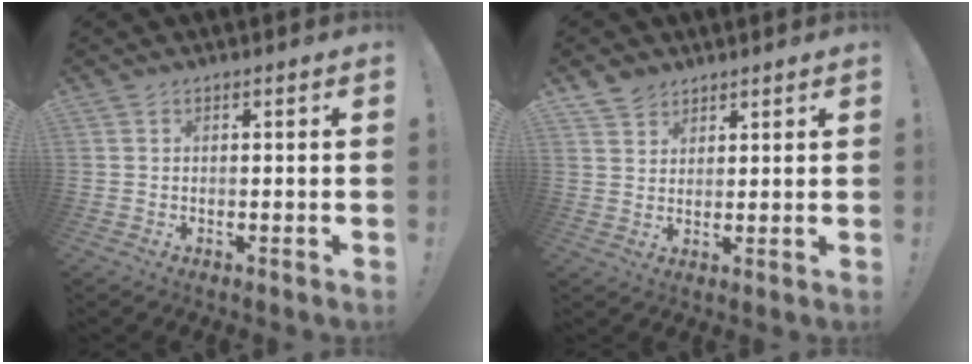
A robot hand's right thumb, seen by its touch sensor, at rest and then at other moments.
{"total": 4.4, "force": [3.6, 2.5, 0.2], "torque": [-0.005, -0.021, 0.069]}